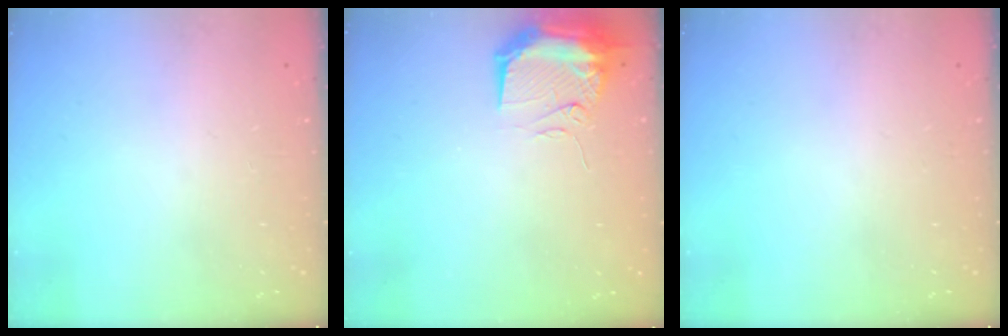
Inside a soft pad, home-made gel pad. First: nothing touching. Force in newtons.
{"total": 11.5, "press": 11.3, "slide": 2.4}
{"total": 0.0}